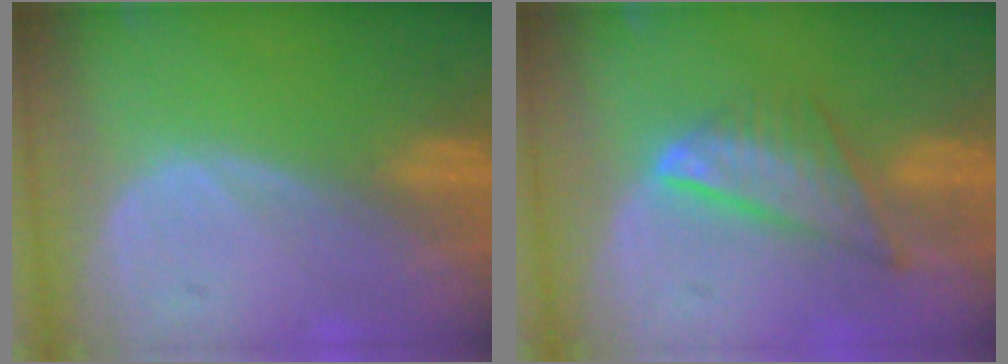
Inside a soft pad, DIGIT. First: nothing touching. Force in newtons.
{"total": 7.4, "press": 6.5, "slide": 3.6}